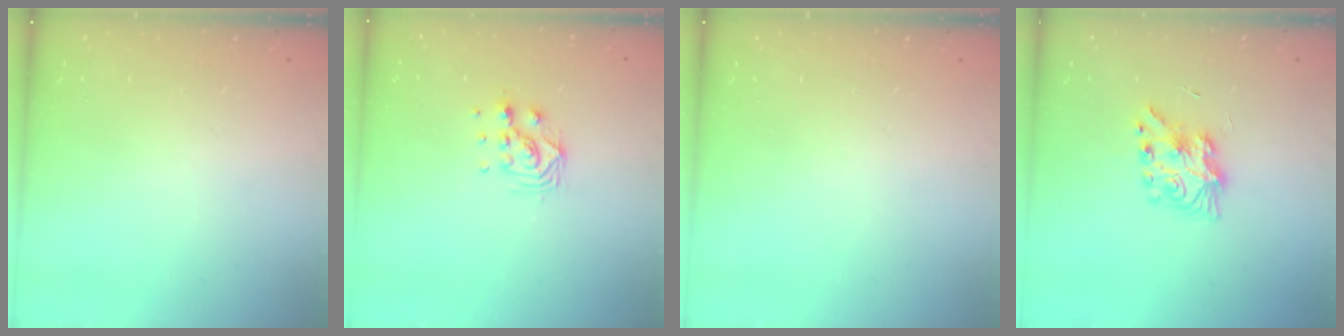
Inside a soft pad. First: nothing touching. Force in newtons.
{"total": 7.8, "press": 7.8, "slide": 0.7}
{"total": 0.0}
{"total": 8.3, "press": 8.2, "slide": 0.2}